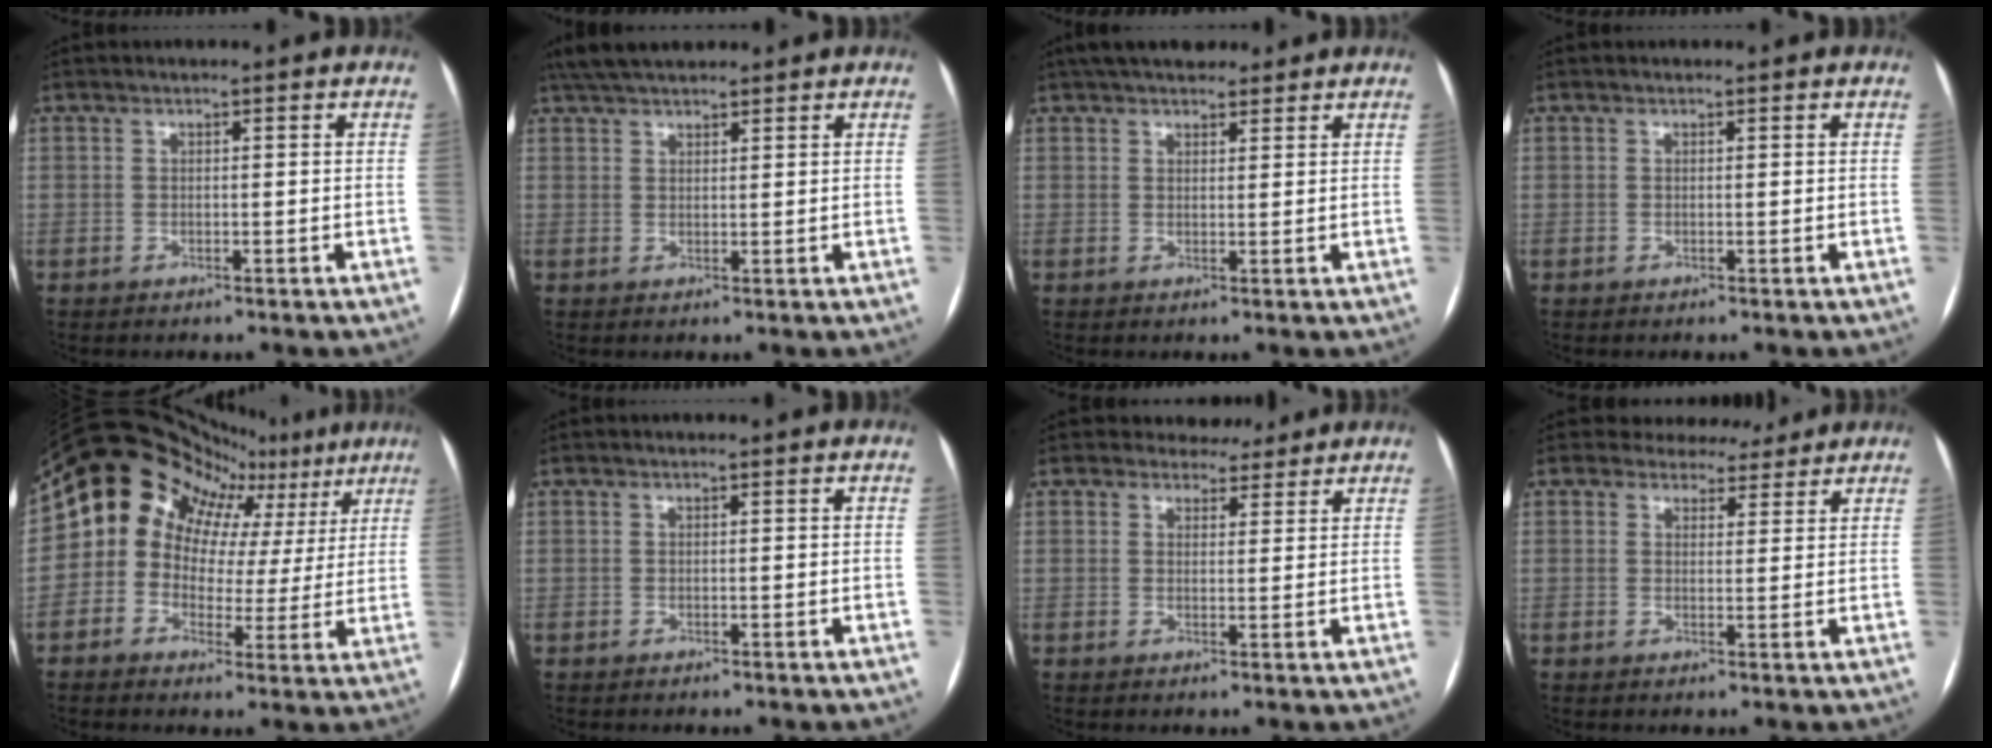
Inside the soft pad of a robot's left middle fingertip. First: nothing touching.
{"total": 6.8, "force": [5.8, 1.7, 3.1], "torque": [-0.051, 0.032, 0.104]}
{"total": 8.7, "force": [7.1, 3.0, 4.0], "torque": [-0.050, 0.026, 0.112]}
{"total": 0.0}
{"total": 18.3, "force": [10.0, 13.4, 7.3], "torque": [-0.121, 0.068, 0.116]}
{"total": 0.0}
{"total": 3.9, "force": [3.4, 1.7, -0.1], "torque": [0.010, -0.003, 0.041]}
{"total": 5.3, "force": [4.8, 2.2, 0.2], "torque": [0.008, -0.001, 0.055]}